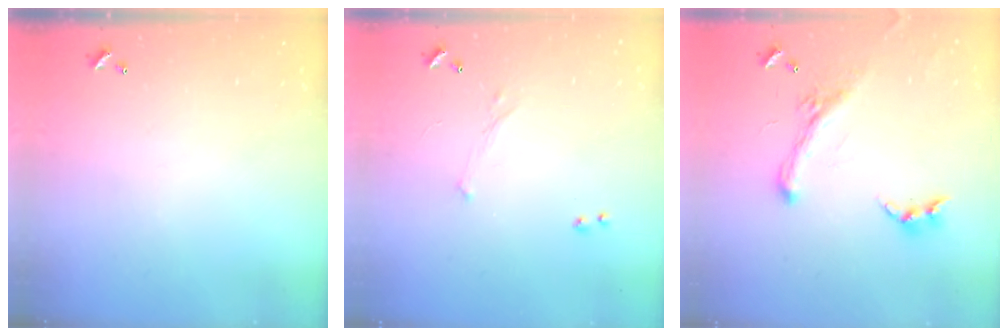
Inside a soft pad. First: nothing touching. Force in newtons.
{"total": 0.7, "press": 0.3, "slide": 0.6}
{"total": 2.5, "press": 2.0, "slide": 1.4}